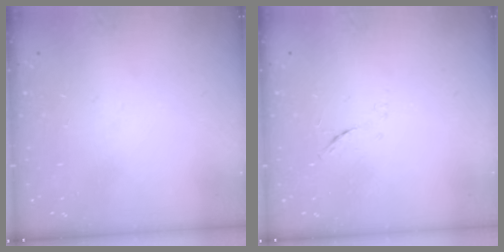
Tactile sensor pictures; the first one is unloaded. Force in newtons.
{"total": 5.4, "press": 5.3, "slide": 0.9}